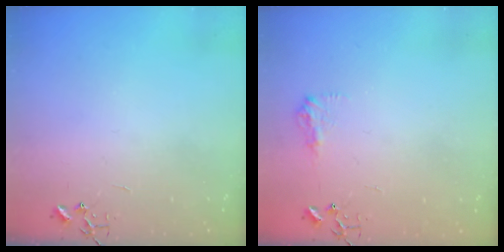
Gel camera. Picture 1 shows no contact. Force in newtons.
{"total": 7.9, "press": 7.9, "slide": 0.3}